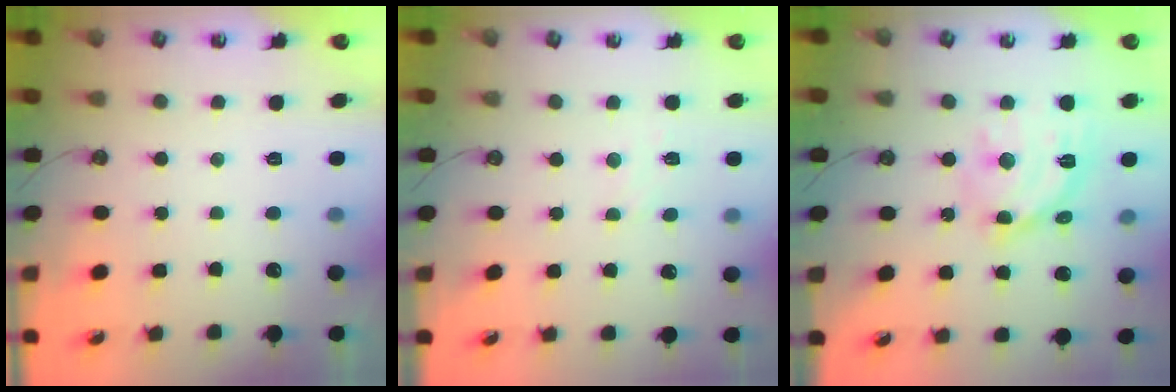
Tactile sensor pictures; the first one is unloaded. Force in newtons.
{"total": 5.0, "press": 4.9, "slide": 0.7}
{"total": 14.2, "press": 14.1, "slide": 1.2}